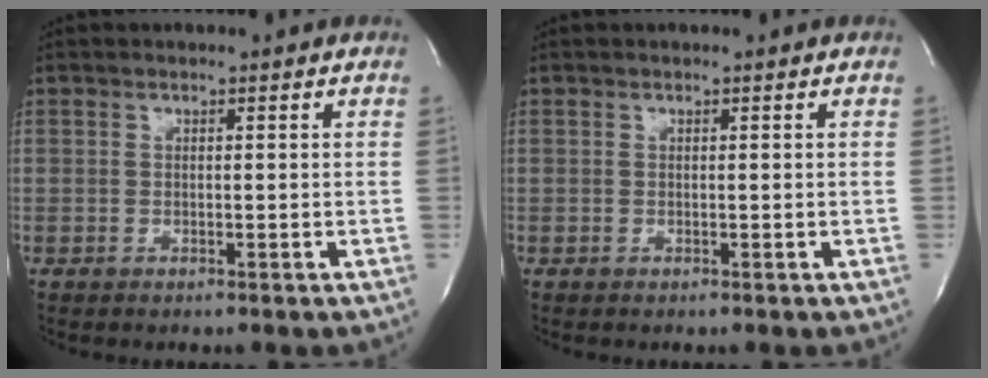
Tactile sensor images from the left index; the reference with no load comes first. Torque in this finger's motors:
{"motor_torque": [0.00, 0.00, 0.00, 0.00]}